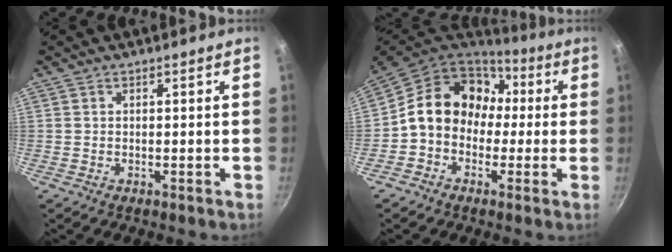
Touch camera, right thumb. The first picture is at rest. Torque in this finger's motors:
{"motor_torque": [1.60, 1.41, 1.31, -0.62, 0.55]}